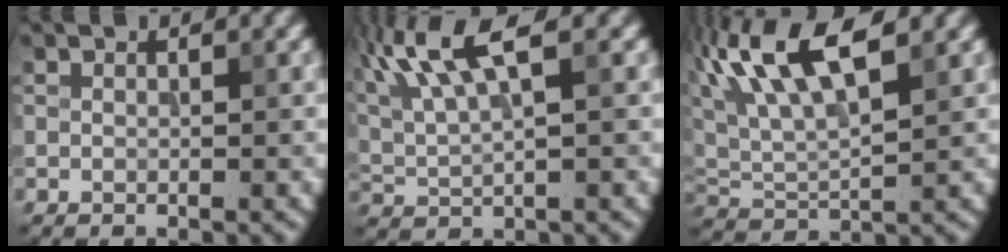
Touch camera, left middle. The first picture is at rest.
{"total": 7.8, "force": [3.8, 2.1, 6.5], "torque": [-0.138, 0.016, 0.076]}
{"total": 9.2, "force": [4.8, 3.2, 7.1], "torque": [-0.145, 0.025, 0.084]}